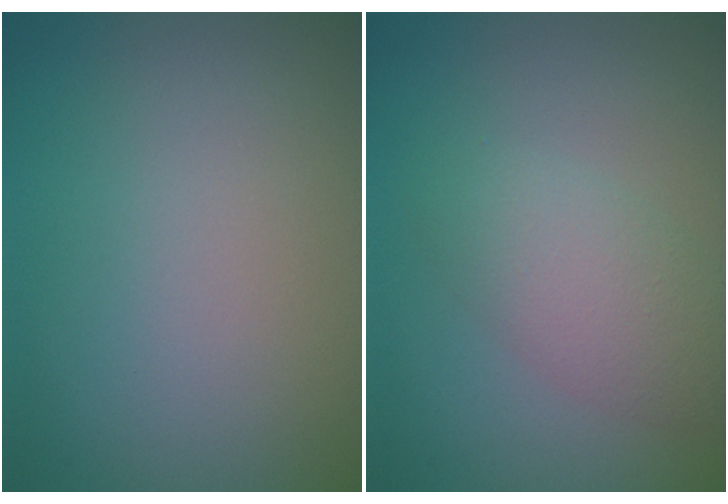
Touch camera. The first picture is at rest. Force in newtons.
{"total": 3.6, "press": 3.6, "slide": 0.0}